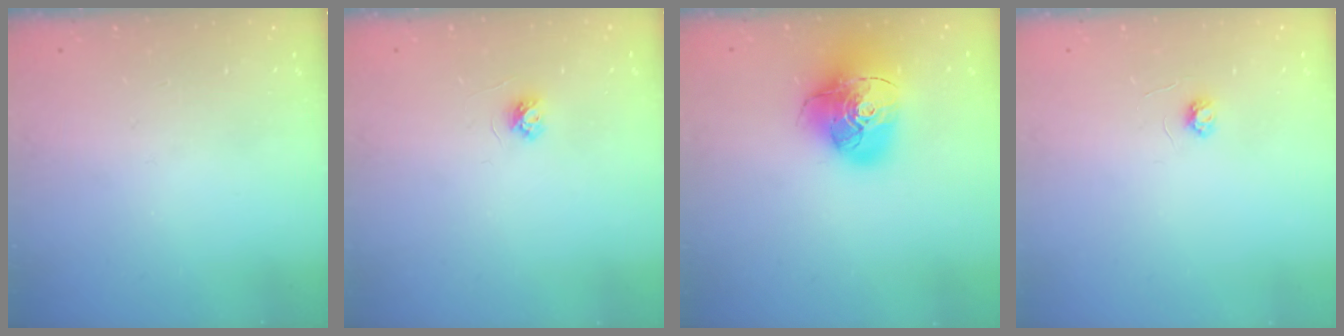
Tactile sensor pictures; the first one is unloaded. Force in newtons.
{"total": 3.8, "press": 3.7, "slide": 0.5}
{"total": 20.1, "press": 20.0, "slide": 2.6}
{"total": 3.1, "press": 3.1, "slide": 0.4}